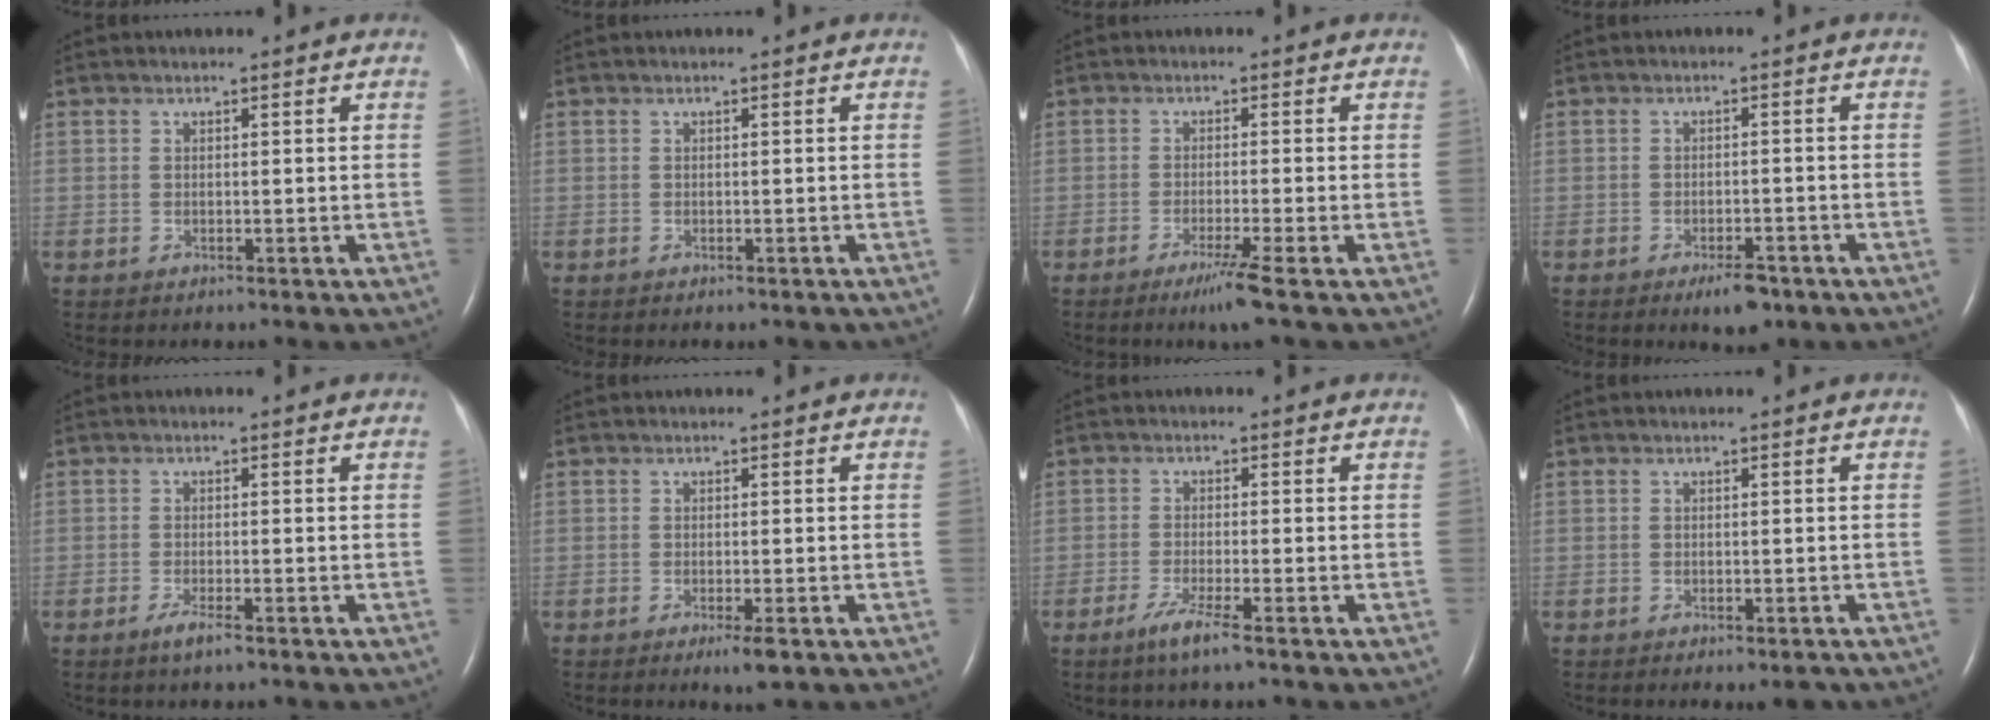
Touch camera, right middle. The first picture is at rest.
{"total": 0.6, "force": [-0.5, 0.2, 0.3], "torque": [-0.005, -0.002, -0.005]}
{"total": 3.7, "force": [-2.4, -1.3, 2.6], "torque": [-0.051, -0.012, -0.047]}
{"total": 3.9, "force": [-2.6, 1.3, 2.5], "torque": [-0.041, -0.001, -0.036]}
{"total": 2.1, "force": [-1.4, 0.1, 1.6], "torque": [-0.038, -0.005, -0.029]}
{"total": 2.2, "force": [-1.1, 0.2, 1.8], "torque": [-0.028, -0.006, -0.016]}
{"total": 3.7, "force": [-2.4, -0.3, 2.8], "torque": [-0.063, -0.011, -0.049]}
{"total": 1.9, "force": [-1.4, 0.5, 1.2], "torque": [-0.012, -0.005, -0.014]}